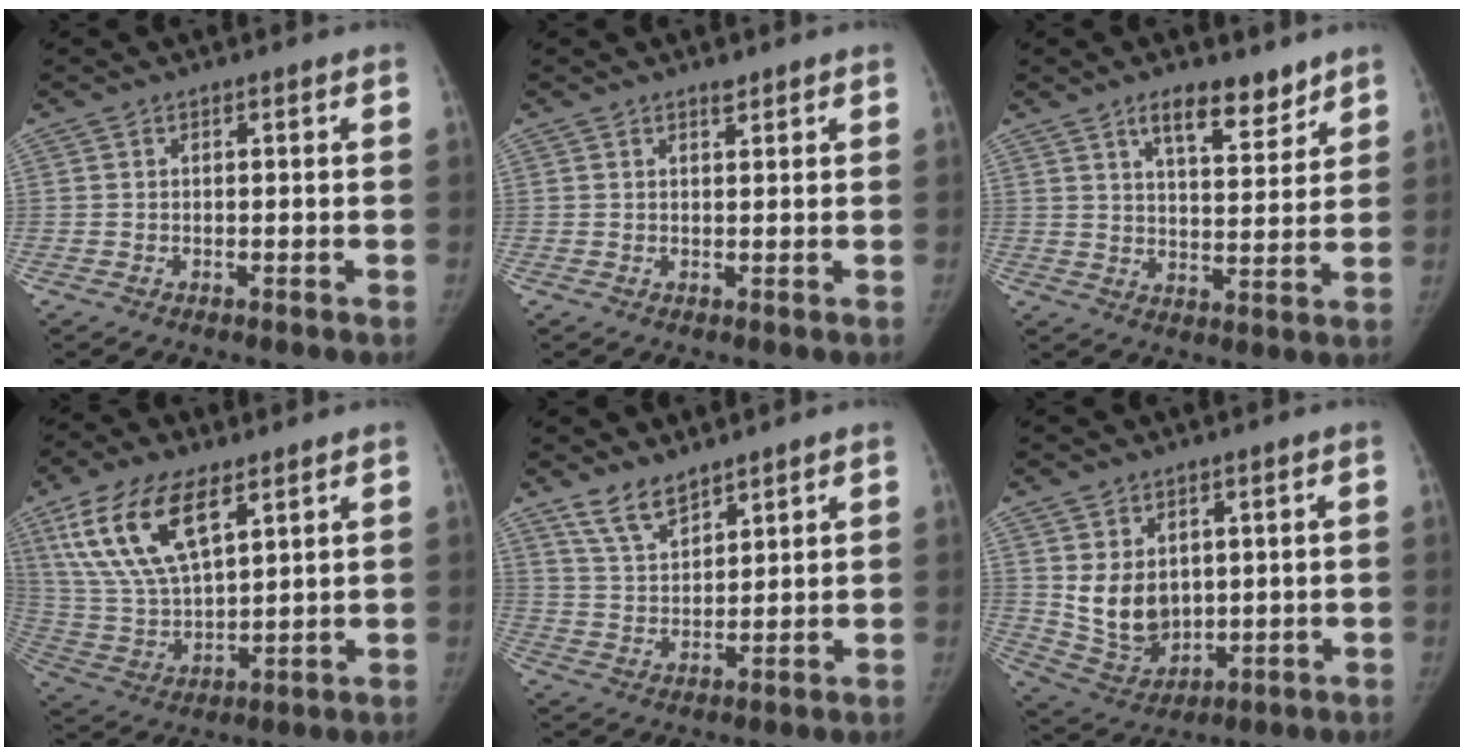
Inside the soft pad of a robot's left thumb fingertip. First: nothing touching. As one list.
[{"total": 1.2, "force": [1.0, 0.5, 0.5], "torque": [-0.004, -0.007, 0.016]}, {"total": 9.2, "force": [6.5, 3.5, 5.5], "torque": [-0.062, -0.045, 0.106]}, {"total": 17.3, "force": [8.8, 7.8, 12.7], "torque": [-0.236, -0.024, 0.174]}, {"total": 6.6, "force": [5.4, 2.7, 2.8], "torque": [-0.035, -0.035, 0.112]}, {"total": 10.0, "force": [1.8, 7.5, 6.4], "torque": [-0.084, -0.023, 0.060]}]